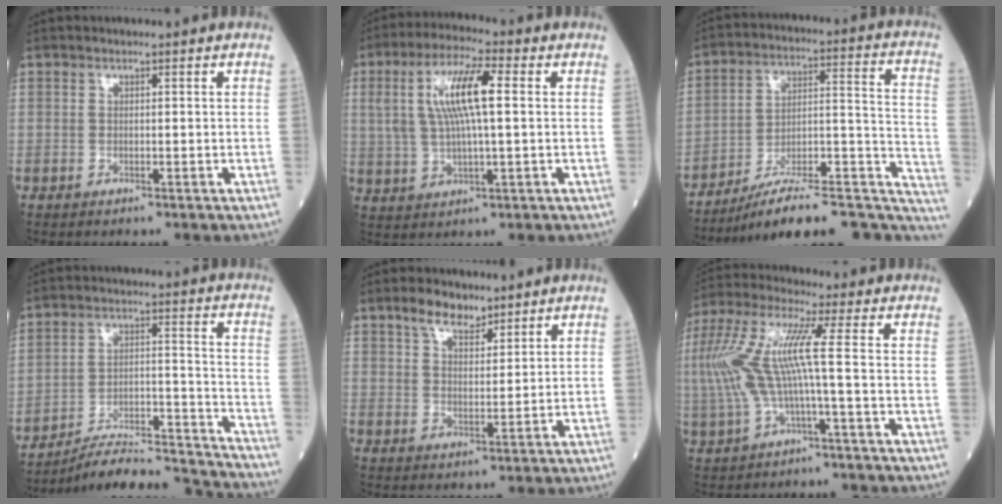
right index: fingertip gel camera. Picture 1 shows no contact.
{"total": 10.1, "force": [2.1, 2.0, 9.7], "torque": [-0.201, 0.017, 0.042]}
{"total": 20.0, "force": [-15.8, 5.3, 11.1], "torque": [-0.093, 0.057, -0.228]}
{"total": 19.5, "force": [-18.8, 0.0, 5.2], "torque": [-0.068, 0.015, -0.275]}
{"total": 5.2, "force": [4.0, 2.2, 2.5], "torque": [-0.050, 0.007, 0.077]}
{"total": 10.1, "force": [-0.5, 0.1, 10.1], "torque": [-0.232, 0.027, -0.010]}